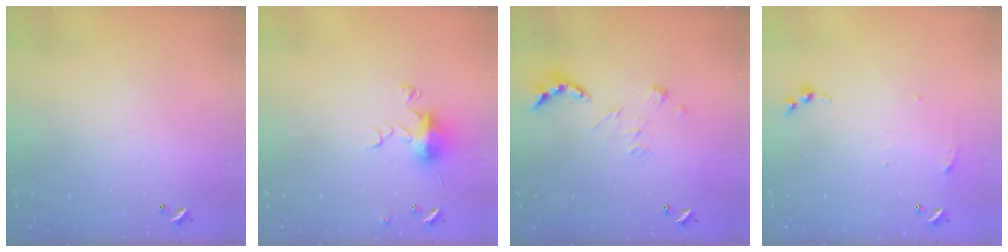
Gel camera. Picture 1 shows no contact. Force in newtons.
{"total": 7.4, "press": 7.4, "slide": 1.0}
{"total": 2.7, "press": 2.2, "slide": 1.5}
{"total": 3.8, "press": 3.8, "slide": 0.5}